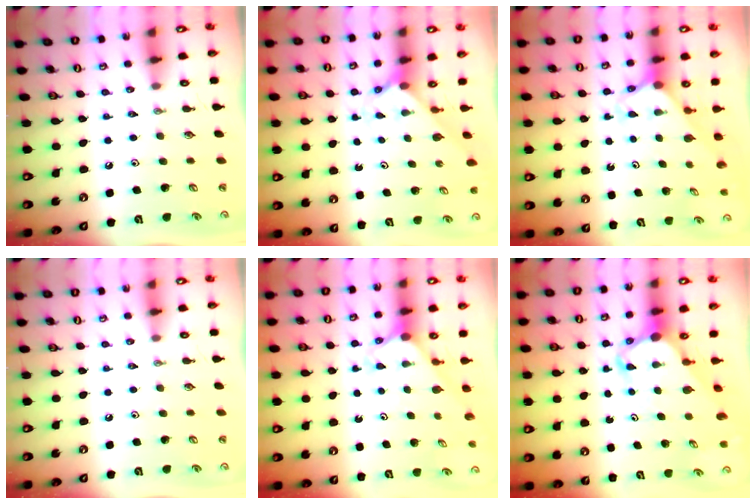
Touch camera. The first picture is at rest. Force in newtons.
{"total": 2.2, "press": 2.2, "slide": 0.2}
{"total": 2.4, "press": 2.4, "slide": 0.1}
{"total": 0.0}
{"total": 2.4, "press": 2.4, "slide": 0.3}
{"total": 4.8, "press": 4.8, "slide": 0.4}